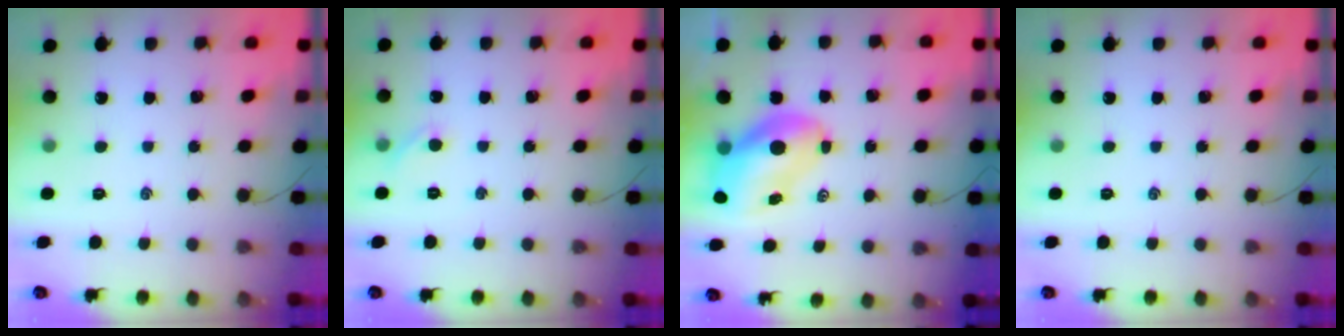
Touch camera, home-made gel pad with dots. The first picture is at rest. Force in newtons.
{"total": 4.0, "press": 3.7, "slide": 1.5}
{"total": 9.2, "press": 8.9, "slide": 2.6}
{"total": 0.0}